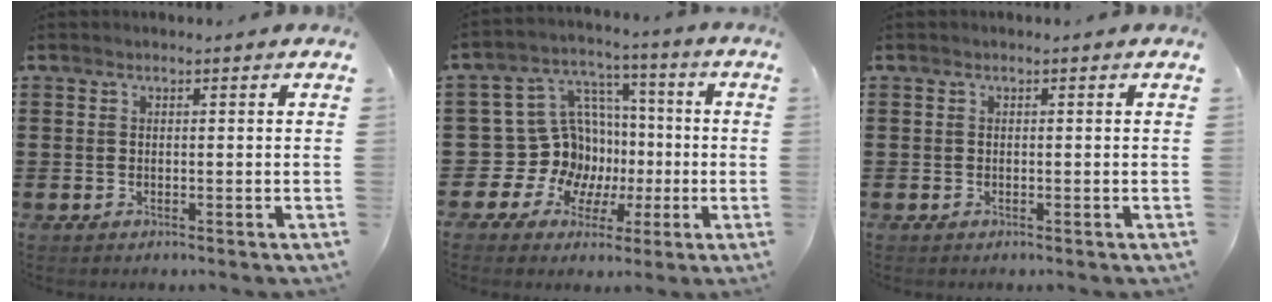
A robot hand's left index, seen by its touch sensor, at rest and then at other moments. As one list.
[{"total": 13.3, "force": [-1.0, 12.5, 4.5], "torque": [-0.130, -0.006, -0.003]}, {"total": 0.0}]